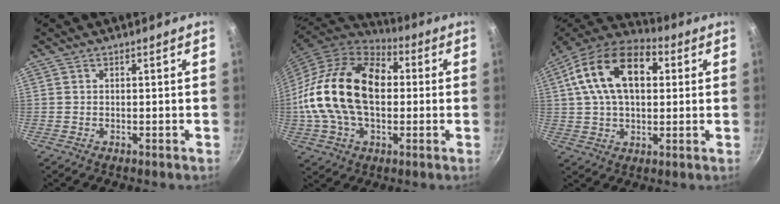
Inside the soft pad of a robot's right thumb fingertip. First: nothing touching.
{"total": 24.5, "force": [0.7, 15.8, 18.8], "torque": [-0.336, 0.034, 0.003]}
{"total": 18.8, "force": [4.5, 11.4, 14.2], "torque": [-0.230, 0.019, 0.060]}